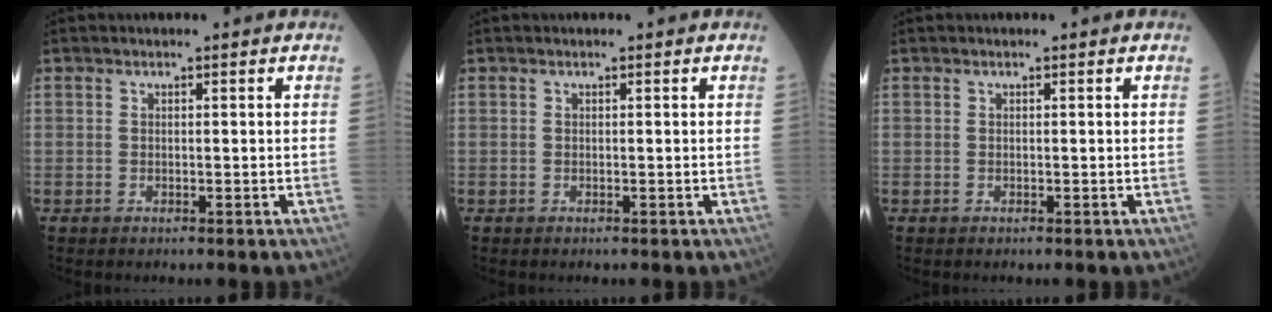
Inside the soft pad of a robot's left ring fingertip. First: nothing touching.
{"total": 0.0}
{"total": 0.0}